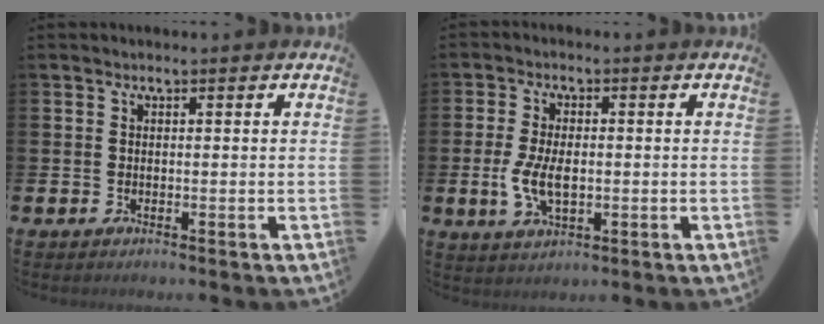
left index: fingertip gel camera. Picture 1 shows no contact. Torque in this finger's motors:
{"motor_torque": [1.33, 0.29, 0.51, 0.21]}